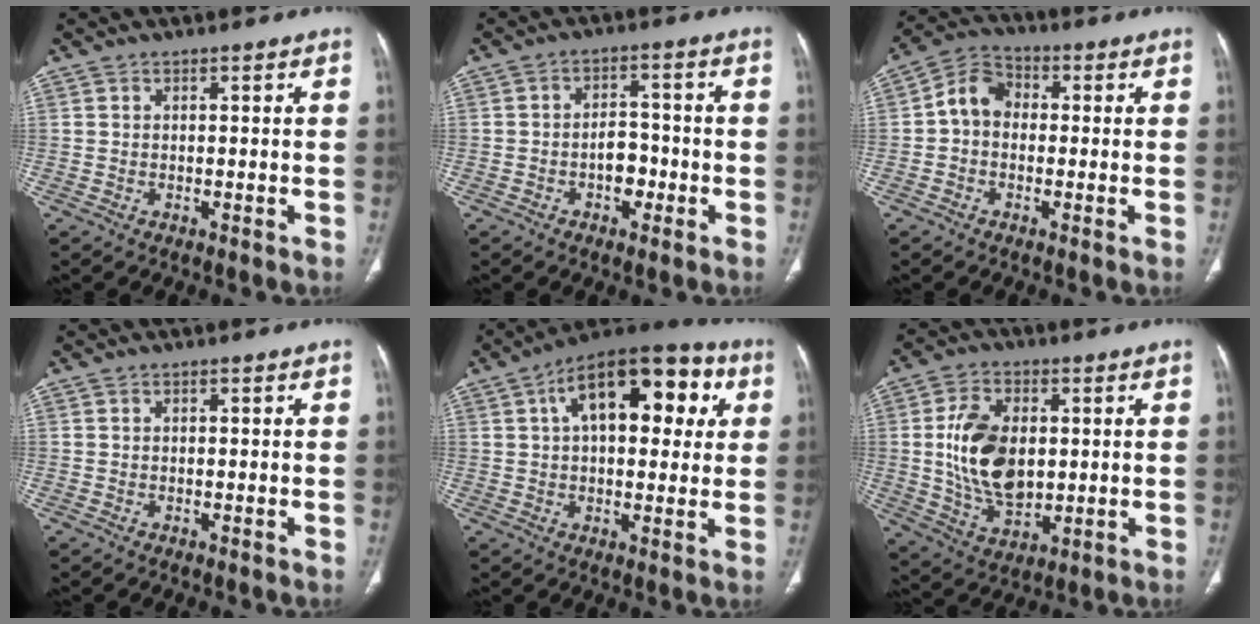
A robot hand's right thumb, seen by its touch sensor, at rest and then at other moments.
{"total": 5.1, "force": [-1.8, 3.4, 3.3], "torque": [-0.027, 0.022, -0.030]}
{"total": 6.7, "force": [-0.2, 5.4, 4.1], "torque": [-0.056, 0.023, -0.019]}
{"total": 0.0}
{"total": 20.2, "force": [6.1, 10.4, 16.1], "torque": [-0.198, 0.027, 0.082]}
{"total": 14.6, "force": [1.2, 9.2, 11.3], "torque": [-0.187, -0.010, 0.031]}